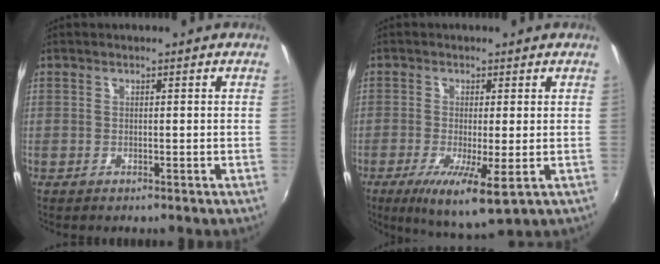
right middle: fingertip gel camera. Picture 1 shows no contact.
{"total": 8.7, "force": [-2.9, 1.3, 8.1], "torque": [-0.160, -0.030, -0.046]}